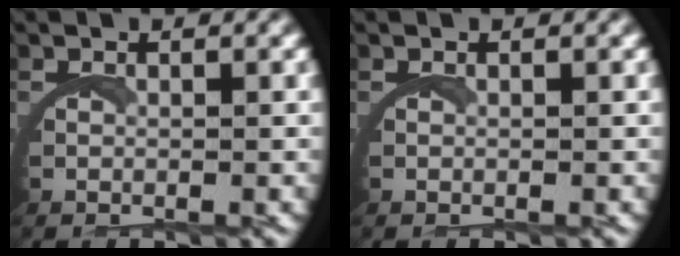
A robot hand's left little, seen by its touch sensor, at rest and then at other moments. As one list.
[{"total": 0.0}]